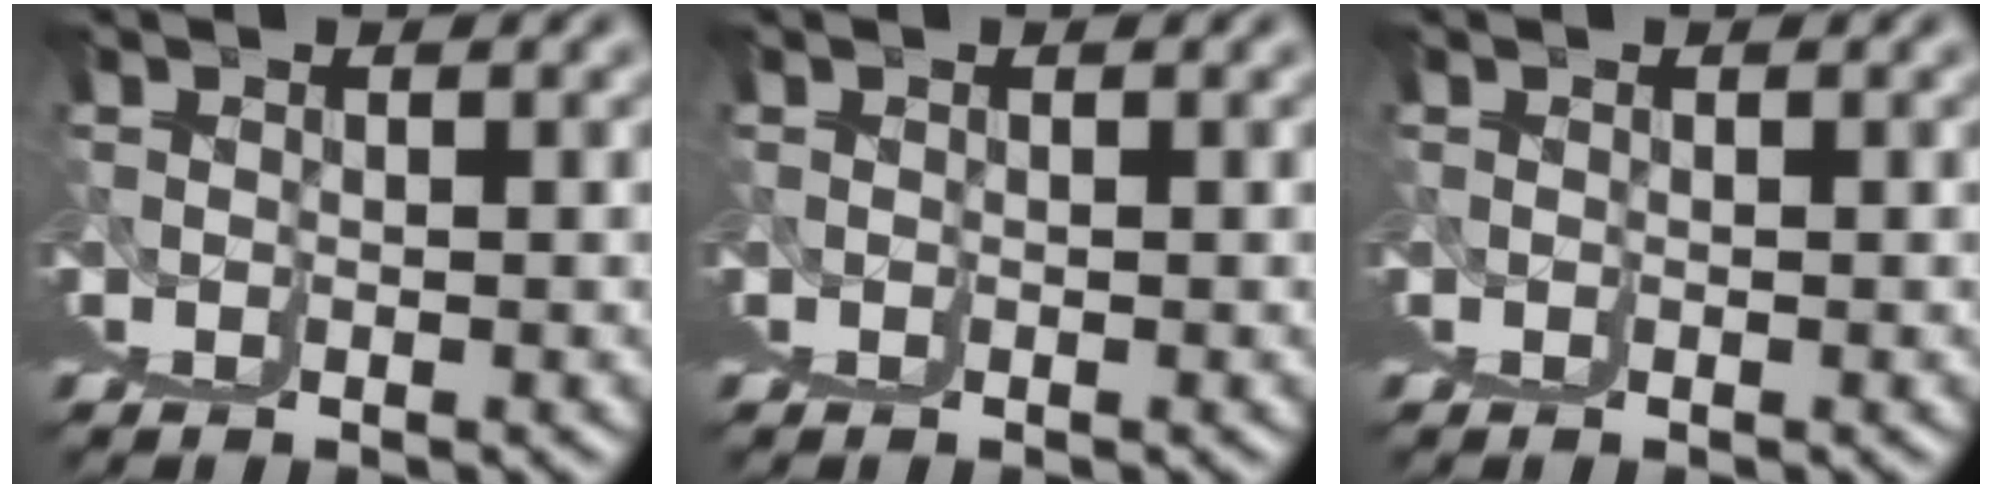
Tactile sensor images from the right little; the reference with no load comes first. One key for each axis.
{"total": 0.0}
{"total": 0.0}